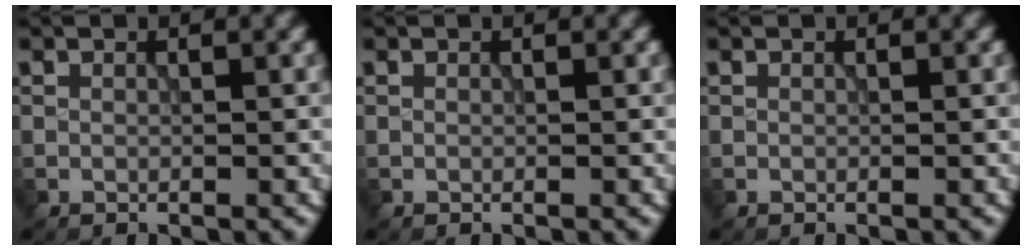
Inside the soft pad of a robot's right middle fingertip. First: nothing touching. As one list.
[{"total": 0.0}, {"total": 0.0}]